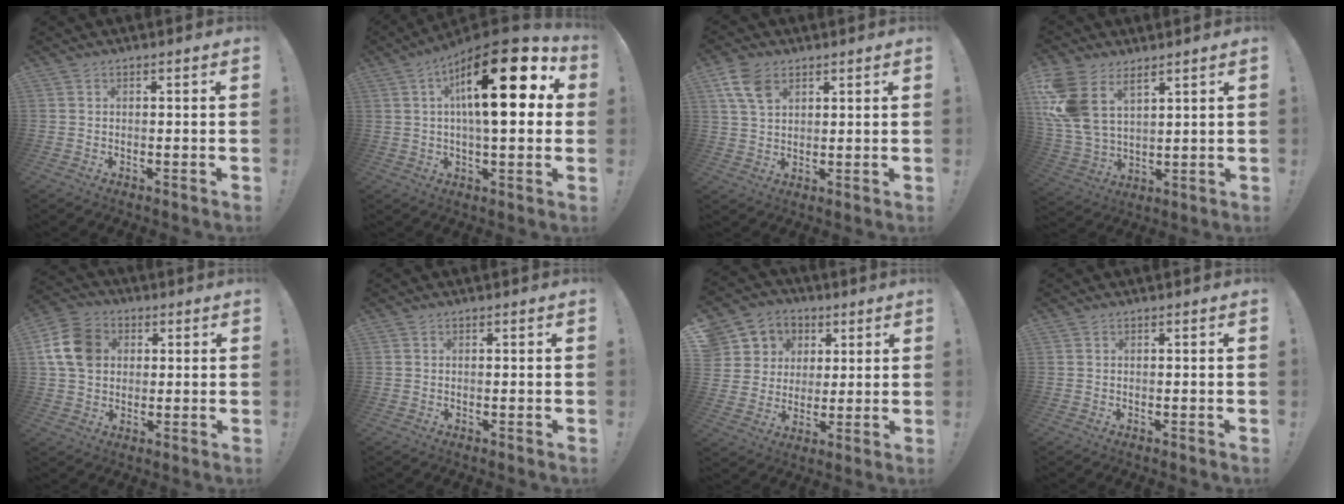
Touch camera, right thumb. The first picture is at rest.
{"total": 23.0, "force": [6.1, 7.7, 20.8], "torque": [-0.308, -0.031, 0.089]}
{"total": 8.5, "force": [4.4, 5.4, 4.9], "torque": [-0.090, -0.005, 0.089]}
{"total": 13.5, "force": [7.0, 8.3, 8.0], "torque": [-0.186, -0.040, 0.134]}
{"total": 13.1, "force": [2.9, 10.4, 7.4], "torque": [-0.123, 0.002, 0.062]}
{"total": 0.0}
{"total": 10.1, "force": [3.0, 9.3, 2.2], "torque": [-0.031, -0.015, 0.072]}
{"total": 0.0}